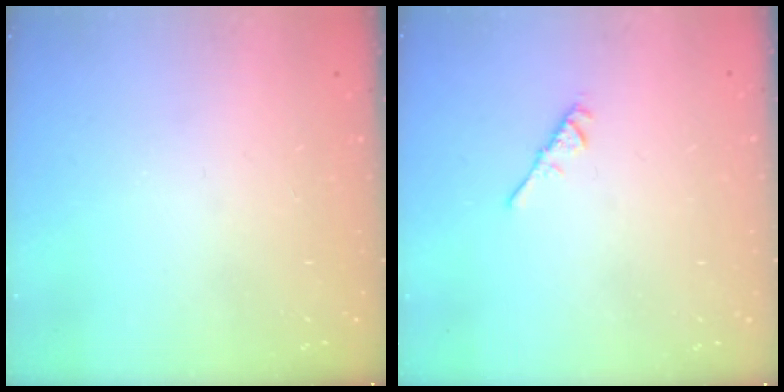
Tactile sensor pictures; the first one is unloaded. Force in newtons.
{"total": 3.1, "press": 3.0, "slide": 0.7}